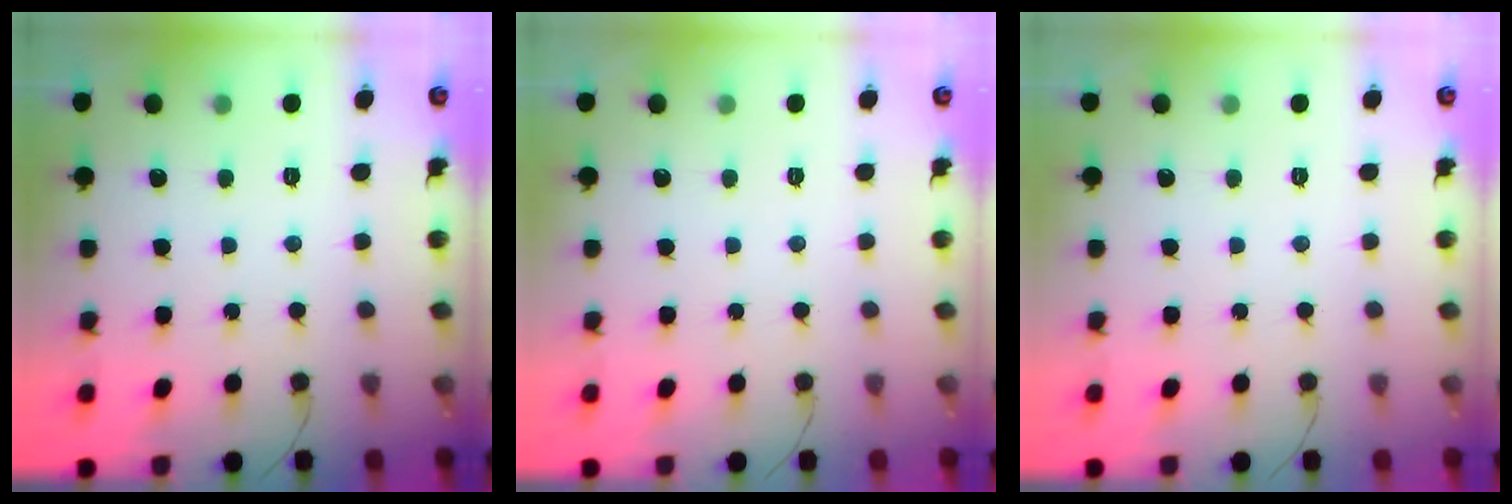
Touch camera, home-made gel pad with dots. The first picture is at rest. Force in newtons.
{"total": 0.0}
{"total": 0.0}